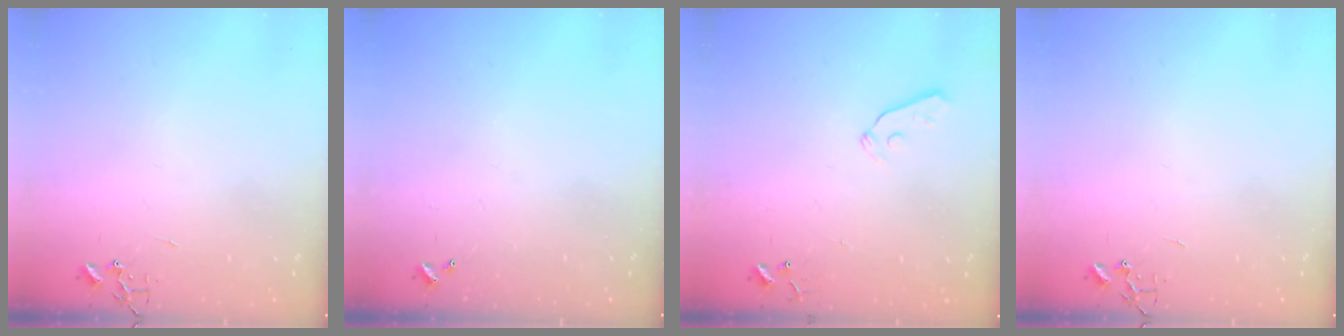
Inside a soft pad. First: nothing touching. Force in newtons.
{"total": 0.0}
{"total": 5.2, "press": 5.2, "slide": 0.6}
{"total": 0.0}